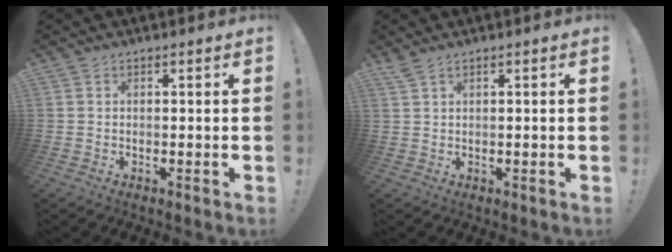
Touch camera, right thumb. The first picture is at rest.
{"total": 1.9, "force": [1.3, 0.3, 1.3], "torque": [-0.035, -0.003, 0.025]}